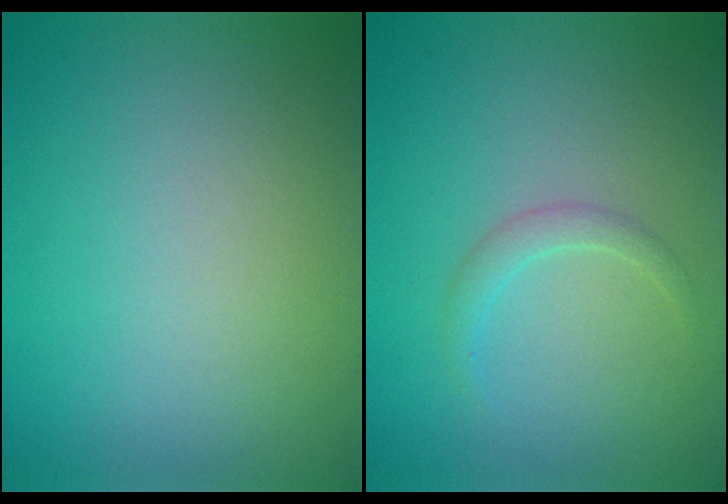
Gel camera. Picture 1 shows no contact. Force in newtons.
{"total": 1.3, "press": 1.3, "slide": 0.2}